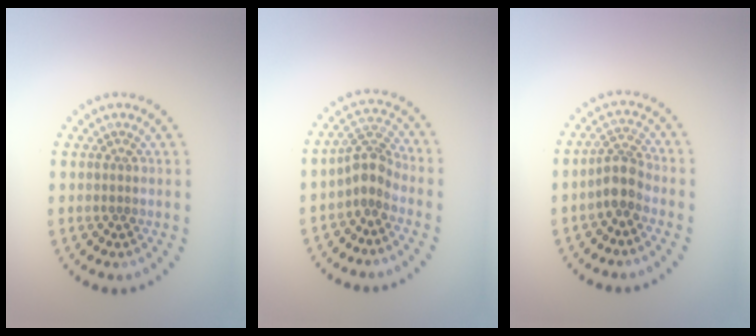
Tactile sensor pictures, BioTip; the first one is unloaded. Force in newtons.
{"total": 2.7, "press": 2.1, "slide": 1.7}
{"total": 2.7, "press": 2.2, "slide": 1.5}